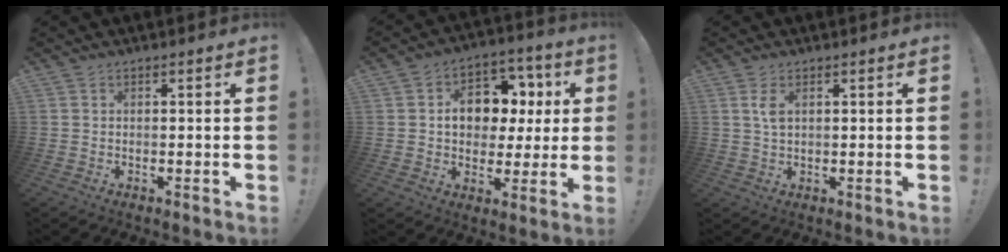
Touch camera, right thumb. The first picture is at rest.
{"total": 11.7, "force": [2.1, 9.4, 6.6], "torque": [-0.090, -0.006, 0.047]}
{"total": 3.4, "force": [1.2, 1.6, 2.8], "torque": [-0.043, -0.001, 0.017]}